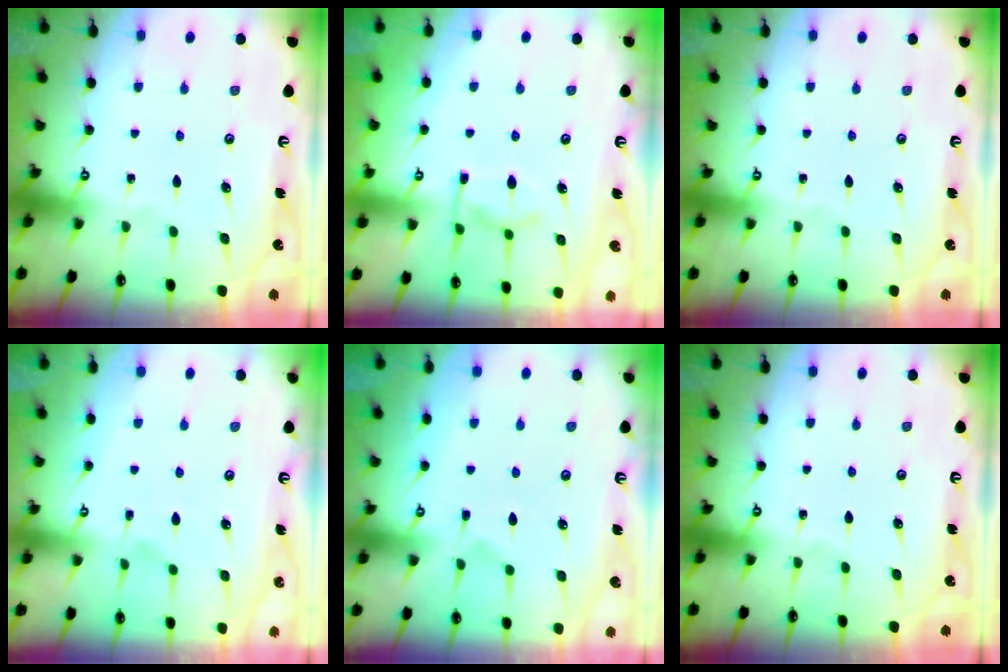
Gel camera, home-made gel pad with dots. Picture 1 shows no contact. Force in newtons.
{"total": 9.7, "press": 9.6, "slide": 1.1}
{"total": 0.0}
{"total": 2.7, "press": 2.5, "slide": 1.0}
{"total": 1.5, "press": 1.1, "slide": 1.1}
{"total": 0.0}